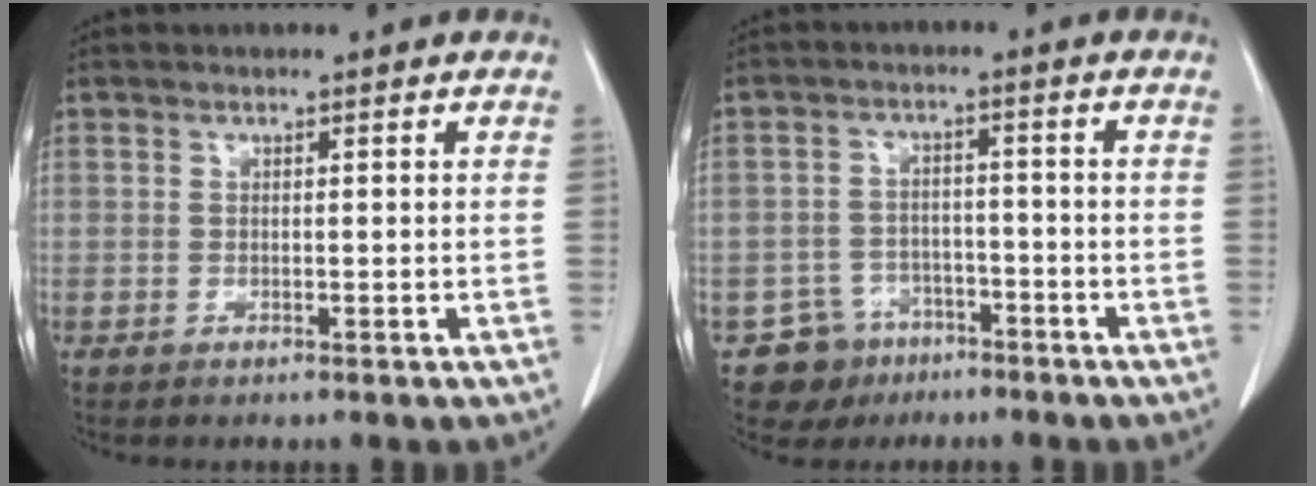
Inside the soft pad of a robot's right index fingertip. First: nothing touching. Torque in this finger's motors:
{"motor_torque": [-1.55, 0.50, -1.05, -0.21]}